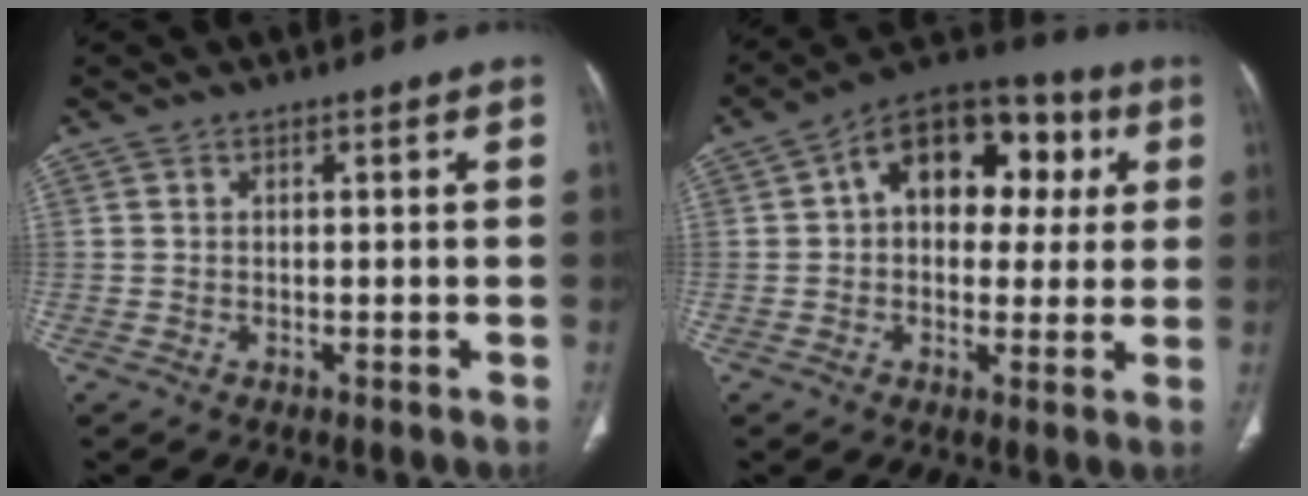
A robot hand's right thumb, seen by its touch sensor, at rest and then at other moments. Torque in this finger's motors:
{"motor_torque": [1.43, 3.58, 1.50, -0.14, 0.10]}